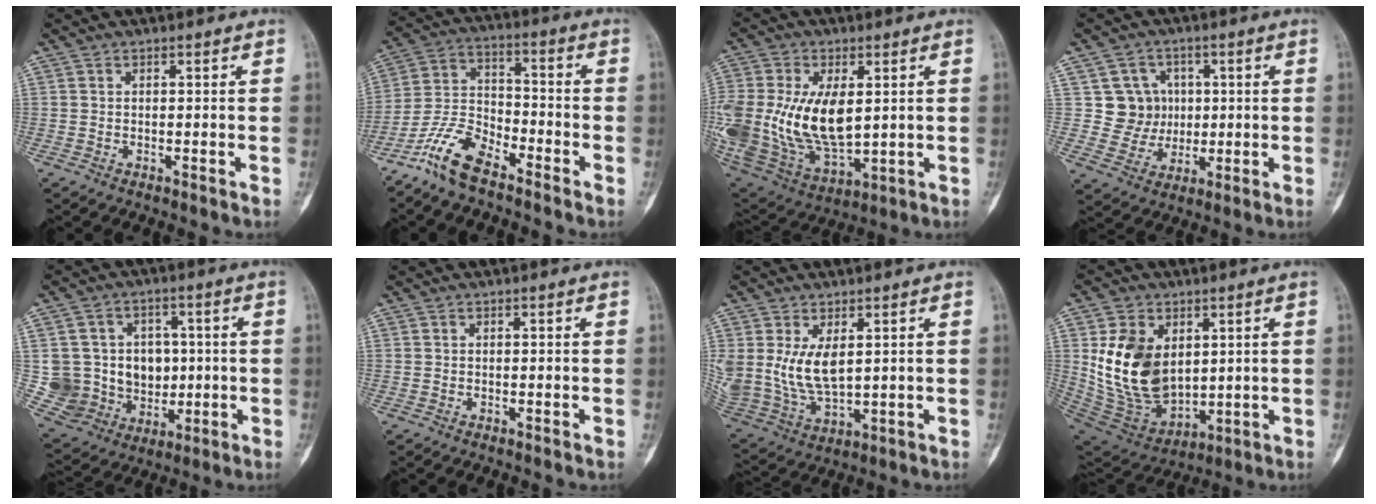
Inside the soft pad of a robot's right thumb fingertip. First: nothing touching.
{"total": 10.5, "force": [-7.8, 3.9, 5.8], "torque": [-0.126, 0.049, -0.162]}
{"total": 25.5, "force": [1.8, 14.9, 20.6], "torque": [-0.457, -0.020, 0.059]}
{"total": 8.0, "force": [1.4, 7.7, 1.5], "torque": [0.019, 0.006, 0.026]}
{"total": 14.3, "force": [0.6, 13.1, 5.6], "torque": [-0.057, 0.018, 0.041]}
{"total": 0.0}
{"total": 11.1, "force": [2.7, 6.1, 8.9], "torque": [-0.177, -0.019, 0.075]}
{"total": 17.0, "force": [3.3, 11.7, 11.9], "torque": [-0.190, -0.025, 0.089]}